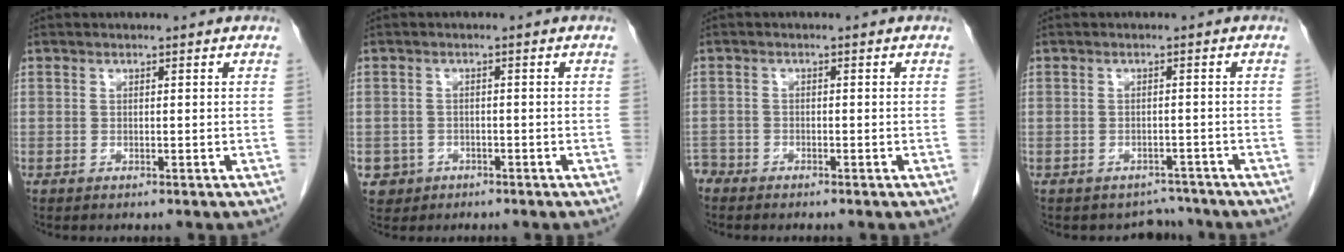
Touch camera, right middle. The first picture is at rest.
{"total": 3.0, "force": [-1.5, 2.6, 0.0], "torque": [0.000, 0.010, -0.022]}
{"total": 2.4, "force": [-2.3, 0.9, -0.1], "torque": [0.001, -0.003, -0.043]}
{"total": 3.1, "force": [-2.7, 1.2, -0.6], "torque": [0.009, 0.009, -0.037]}